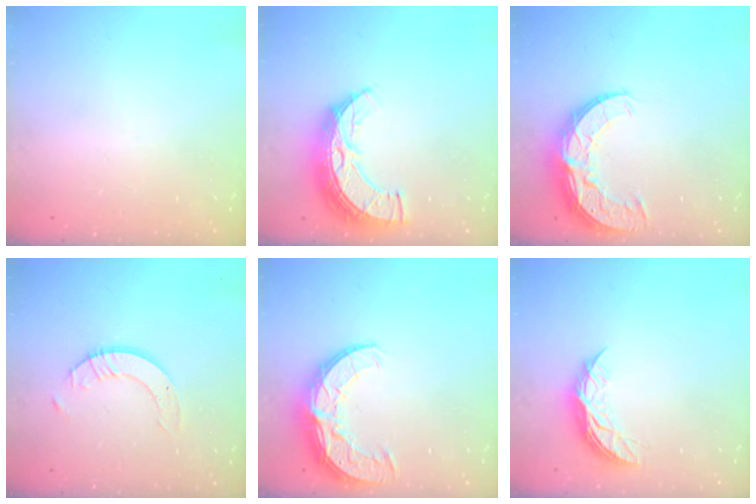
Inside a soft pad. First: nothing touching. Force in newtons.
{"total": 12.3, "press": 12.3, "slide": 0.9}
{"total": 11.0, "press": 10.9, "slide": 0.8}
{"total": 3.5, "press": 3.4, "slide": 0.4}
{"total": 11.0, "press": 10.9, "slide": 0.8}
{"total": 8.8, "press": 8.8, "slide": 0.5}